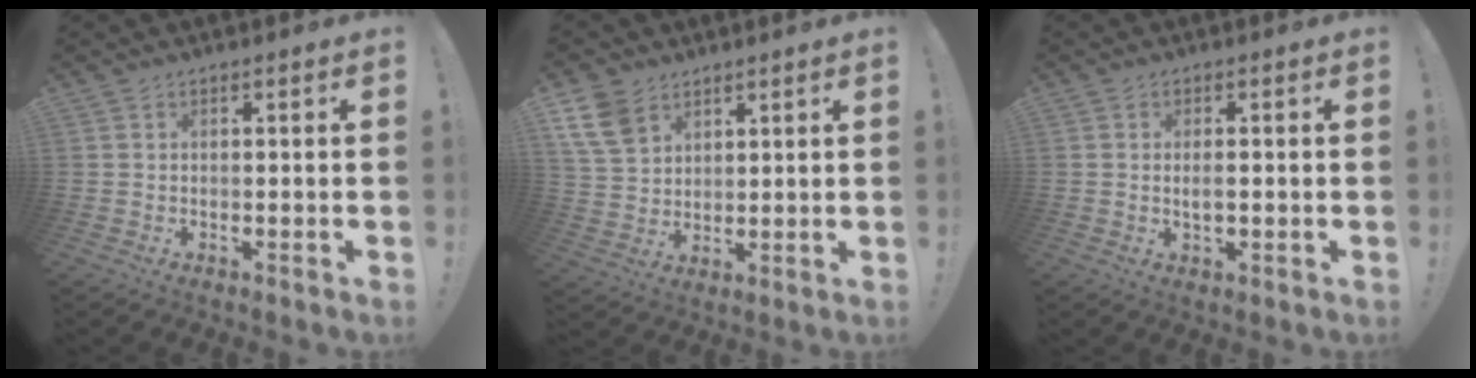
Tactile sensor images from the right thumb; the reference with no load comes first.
{"total": 10.2, "force": [6.2, 6.8, 4.4], "torque": [-0.089, -0.028, 0.125]}
{"total": 3.0, "force": [-0.3, 1.1, 2.7], "torque": [-0.039, -0.001, -0.007]}